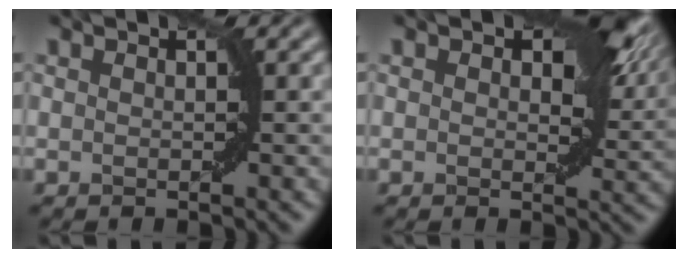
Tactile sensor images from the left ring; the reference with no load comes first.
{"total": 7.2, "force": [2.5, 3.9, 5.5], "torque": [-0.062, 0.004, 0.032]}